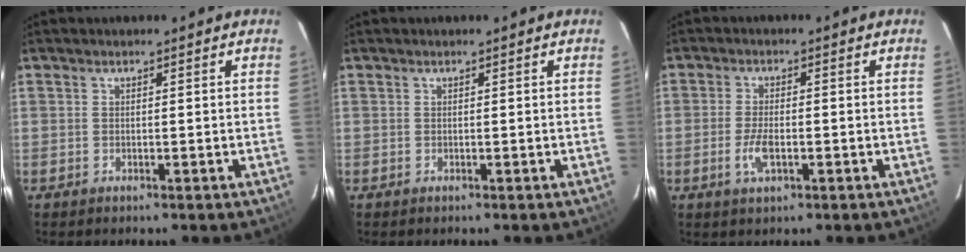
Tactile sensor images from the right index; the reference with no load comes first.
{"total": 0.0}
{"total": 4.5, "force": [-1.5, 1.8, 3.8], "torque": [-0.085, -0.003, -0.029]}